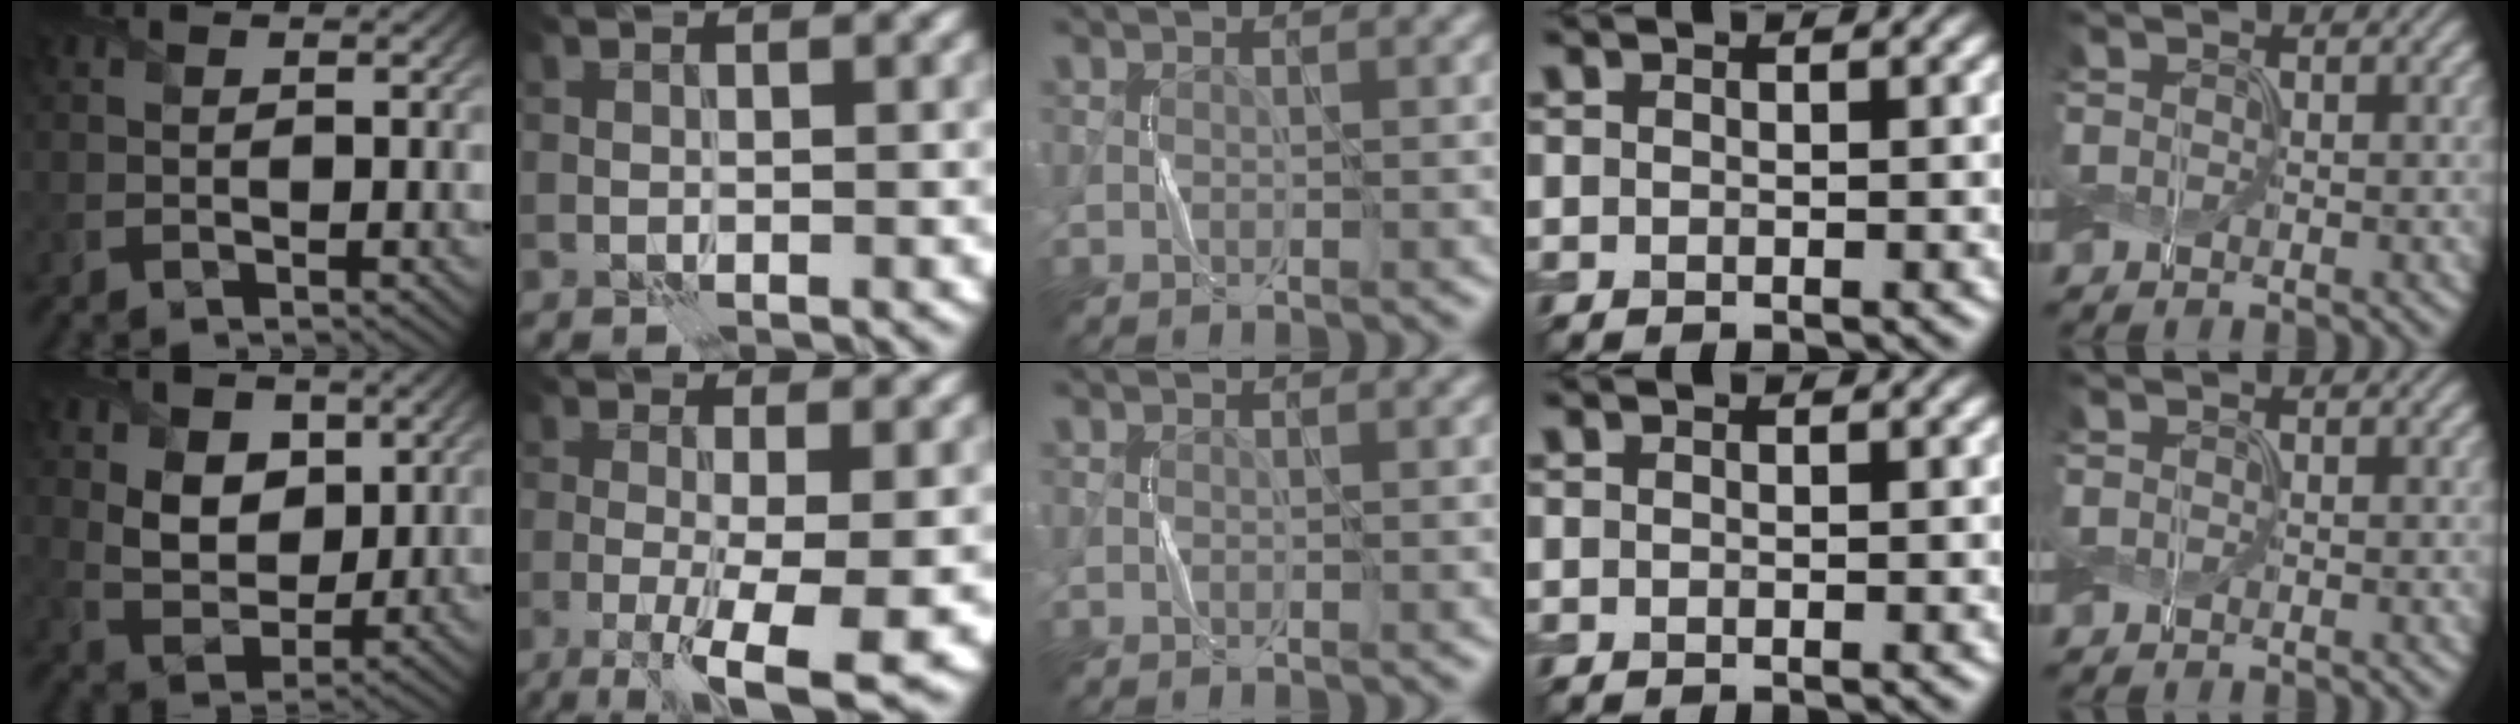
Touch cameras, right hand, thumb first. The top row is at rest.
{"thumb": {"total": 7.4, "force": [2.3, 5.3, 4.6], "torque": [-0.107, -0.010, 0.036]}, "index": {"total": 8.7, "force": [-3.7, 2.0, 7.6], "torque": [-0.124, -0.012, -0.058]}}